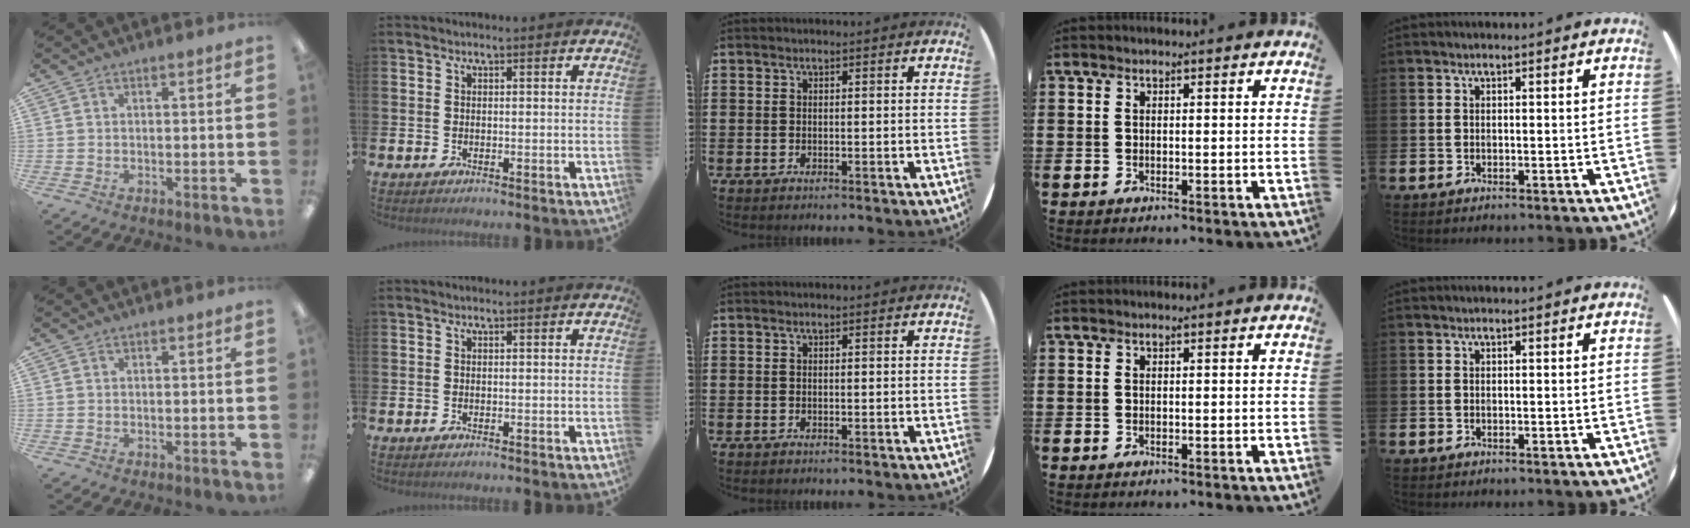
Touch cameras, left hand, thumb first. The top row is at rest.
{}